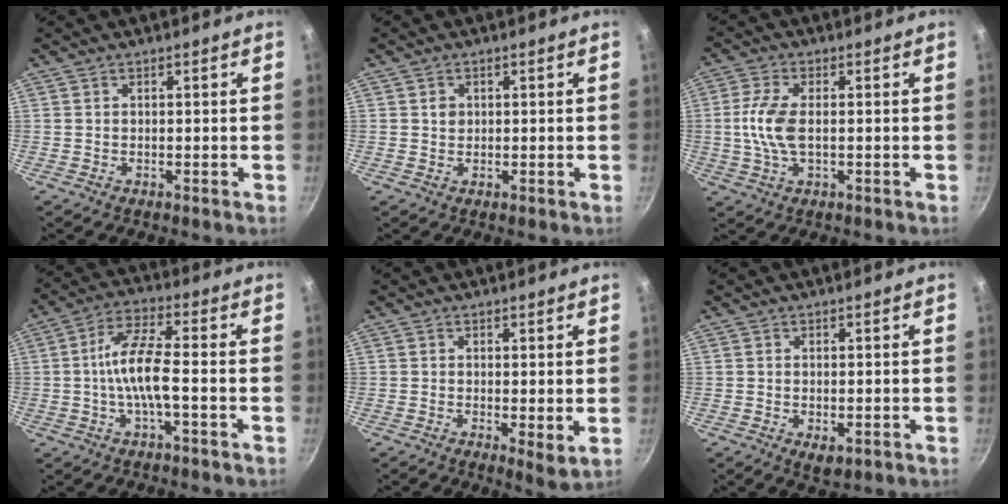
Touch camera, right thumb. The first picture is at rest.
{"total": 1.6, "force": [0.4, 1.5, 0.6], "torque": [-0.006, 0.003, 0.005]}
{"total": 7.7, "force": [-0.1, 3.7, 6.8], "torque": [-0.146, 0.008, -0.007]}
{"total": 9.1, "force": [-1.6, 2.4, 8.6], "torque": [-0.169, 0.029, -0.041]}
{"total": 3.8, "force": [0.2, 1.4, 3.6], "torque": [-0.053, -0.018, 0.004]}
{"total": 3.2, "force": [-0.7, 1.8, 2.5], "torque": [-0.038, -0.012, -0.007]}